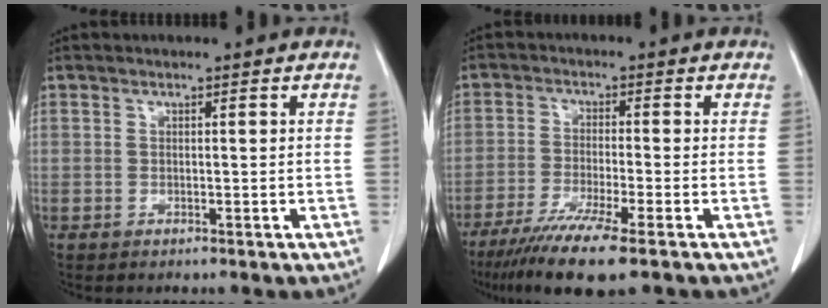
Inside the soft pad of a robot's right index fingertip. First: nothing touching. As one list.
[{"total": 9.6, "force": [-6.4, -0.1, 7.1], "torque": [-0.124, -0.027, -0.106]}]